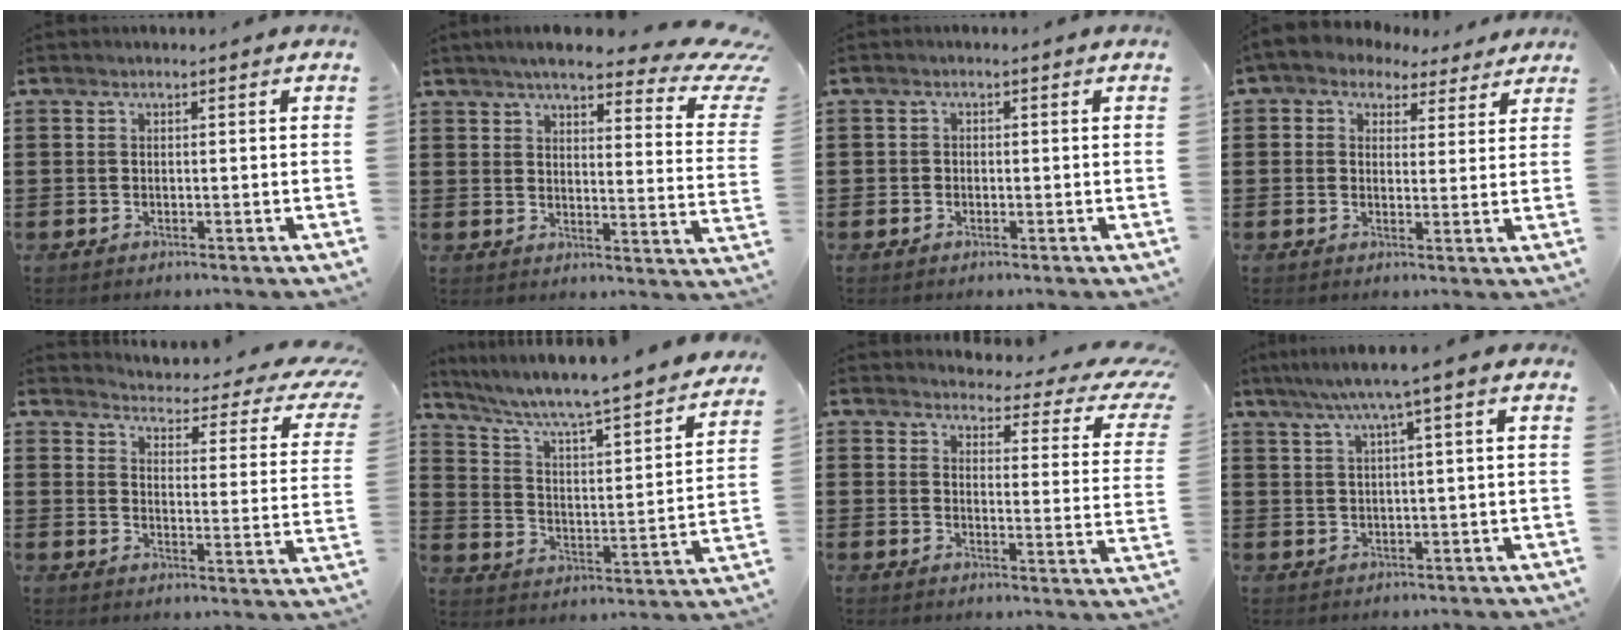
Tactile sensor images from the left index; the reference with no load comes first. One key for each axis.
{"total": 7.3, "fx": 5.6, "fy": 1.3, "fz": 4.6, "tx": -0.087, "ty": -0.034, "tz": 0.089}
{"total": 0.8, "fx": -0.3, "fy": 0.8, "fz": 0.2, "tx": -0.006, "ty": 0.003, "tz": -0.007}
{"total": 3.3, "fx": 2.3, "fy": 2.3, "fz": 0.7, "tx": -0.030, "ty": -0.004, "tz": 0.041}
{"total": 3.2, "fx": 2.8, "fy": 0.4, "fz": 1.5, "tx": -0.040, "ty": -0.032, "tz": 0.037}
{"total": 5.1, "fx": 4.3, "fy": -0.1, "fz": 2.7, "tx": -0.075, "ty": -0.048, "tz": 0.061}
{"total": 4.0, "fx": 3.5, "fy": 0.9, "fz": 1.8, "tx": -0.039, "ty": -0.030, "tz": 0.052}
{"total": 4.3, "fx": 1.8, "fy": -0.4, "fz": 3.9, "tx": -0.080, "ty": -0.001, "tz": 0.026}